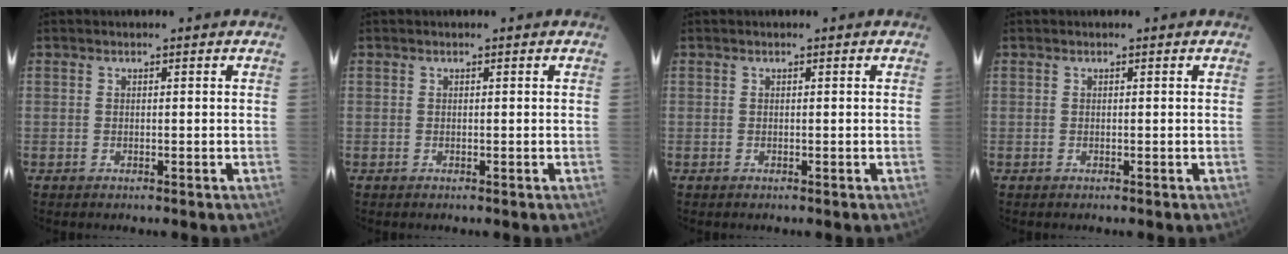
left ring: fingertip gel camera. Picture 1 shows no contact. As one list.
[{"total": 0.0}, {"total": 0.0}, {"total": 0.0}]